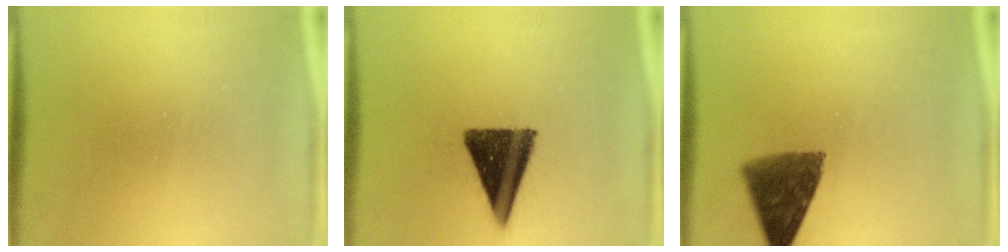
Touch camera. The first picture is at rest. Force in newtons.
{"total": 14.2}
{"total": 9.6}